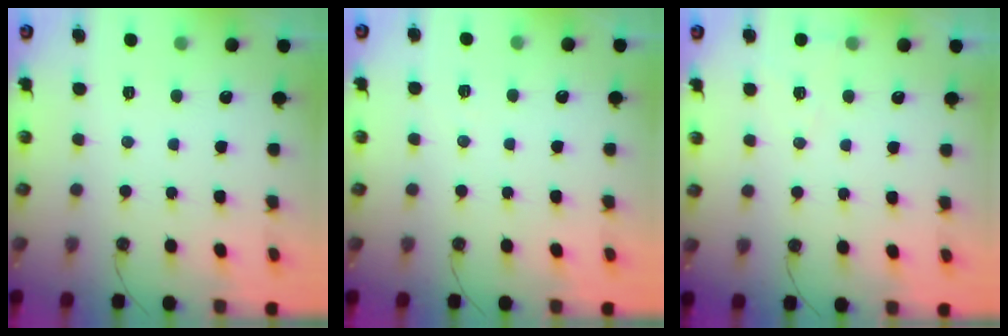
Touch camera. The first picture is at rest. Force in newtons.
{"total": 3.5, "press": 1.6, "slide": 3.1}
{"total": 5.2, "press": 4.9, "slide": 1.5}